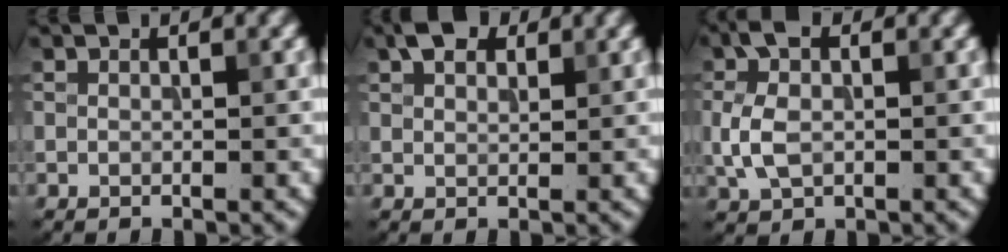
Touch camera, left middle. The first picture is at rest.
{"total": 2.7, "force": [1.6, 1.5, 1.5], "torque": [-0.029, 0.006, 0.029]}
{"total": 4.2, "force": [0.0, 2.7, 3.2], "torque": [-0.081, 0.006, -0.006]}